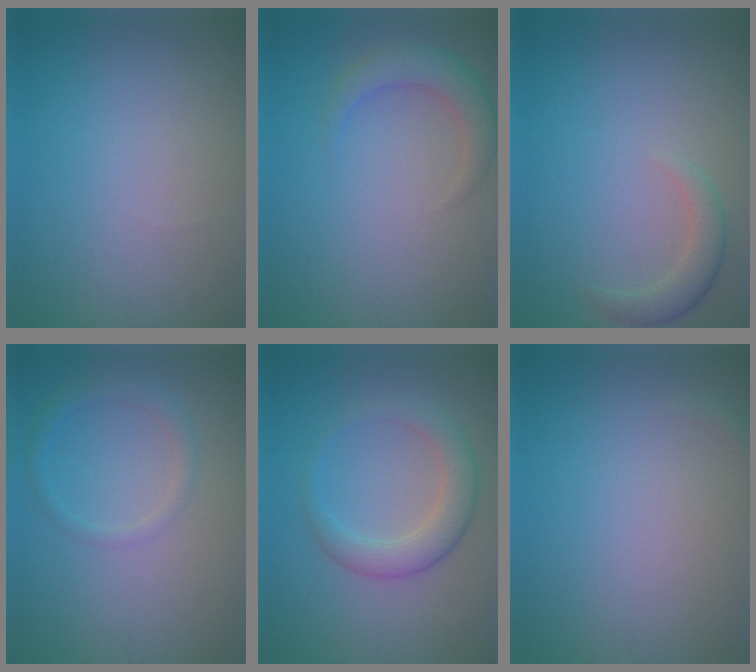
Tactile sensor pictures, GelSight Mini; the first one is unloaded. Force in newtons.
{"total": 3.0, "press": 3.0, "slide": 0.3}
{"total": 2.3, "press": 2.3, "slide": 0.3}
{"total": 1.7, "press": 1.7, "slide": 0.1}
{"total": 3.7, "press": 3.7, "slide": 0.3}
{"total": 0.6, "press": 0.6, "slide": 0.1}